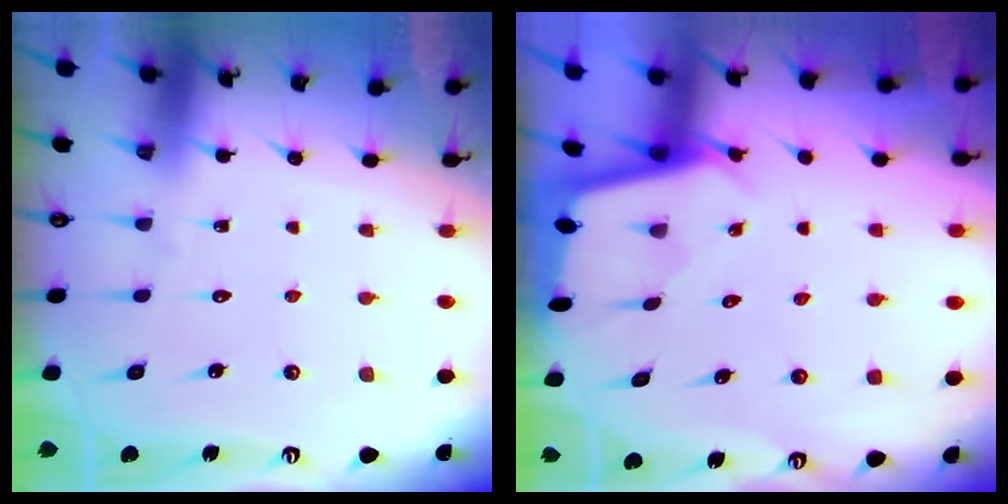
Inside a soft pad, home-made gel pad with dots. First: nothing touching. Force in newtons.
{"total": 1.8, "press": 1.8, "slide": 0.1}